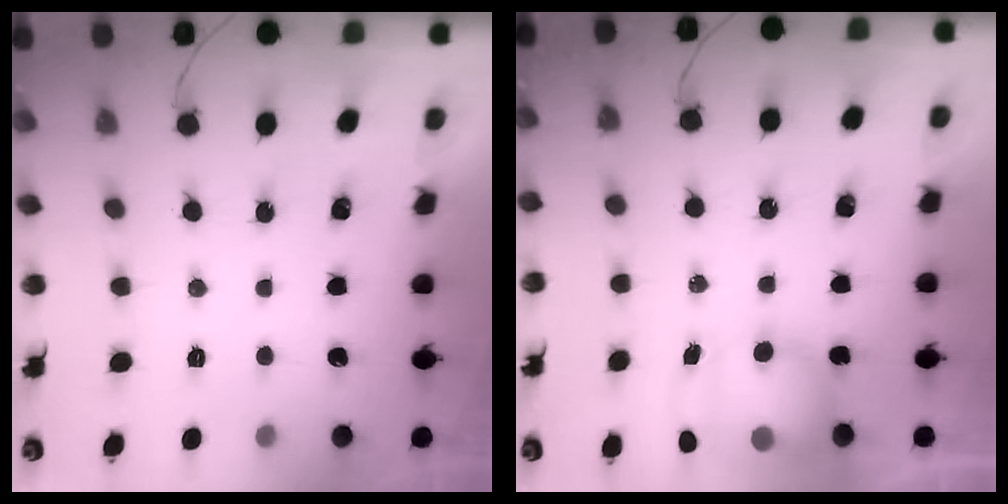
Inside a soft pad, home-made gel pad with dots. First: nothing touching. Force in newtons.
{"total": 7.5, "press": 7.4, "slide": 1.6}